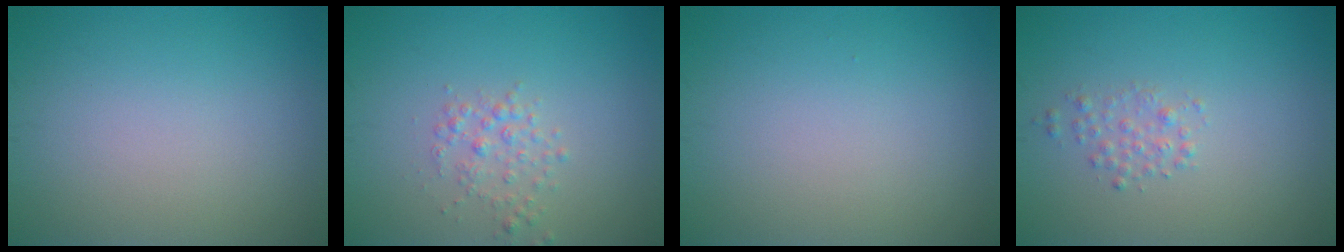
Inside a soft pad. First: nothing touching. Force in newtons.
{"total": 1.7, "press": 1.7, "slide": 0.1}
{"total": 0.0}
{"total": 1.3, "press": 1.3, "slide": 0.0}